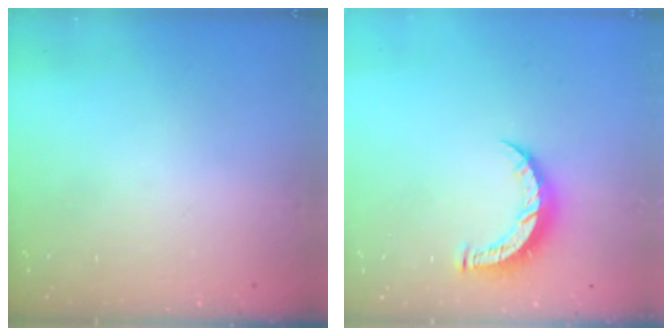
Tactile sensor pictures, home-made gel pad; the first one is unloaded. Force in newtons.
{"total": 7.7, "press": 7.7, "slide": 0.3}